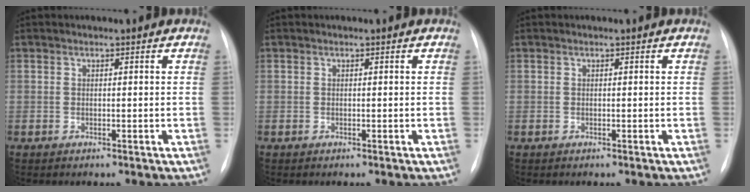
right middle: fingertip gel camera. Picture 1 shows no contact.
{"total": 0.0}
{"total": 0.0}